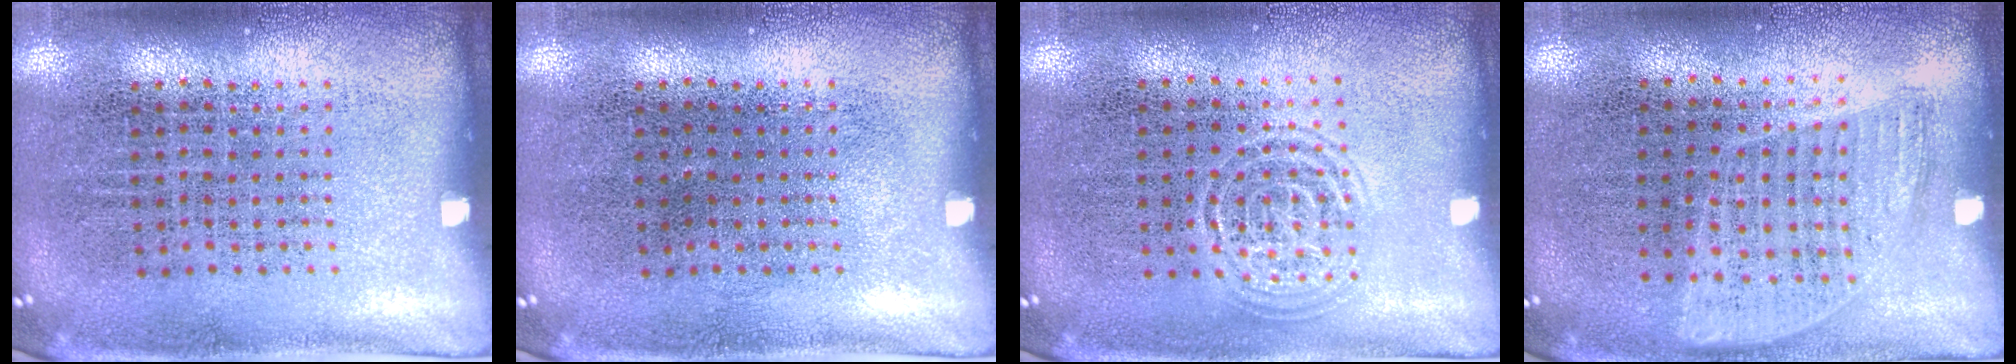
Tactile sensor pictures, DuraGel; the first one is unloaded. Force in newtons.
{"total": 0.0}
{"total": 1.4, "press": 1.4, "slide": 0.1}
{"total": 0.9, "press": 0.8, "slide": 0.4}